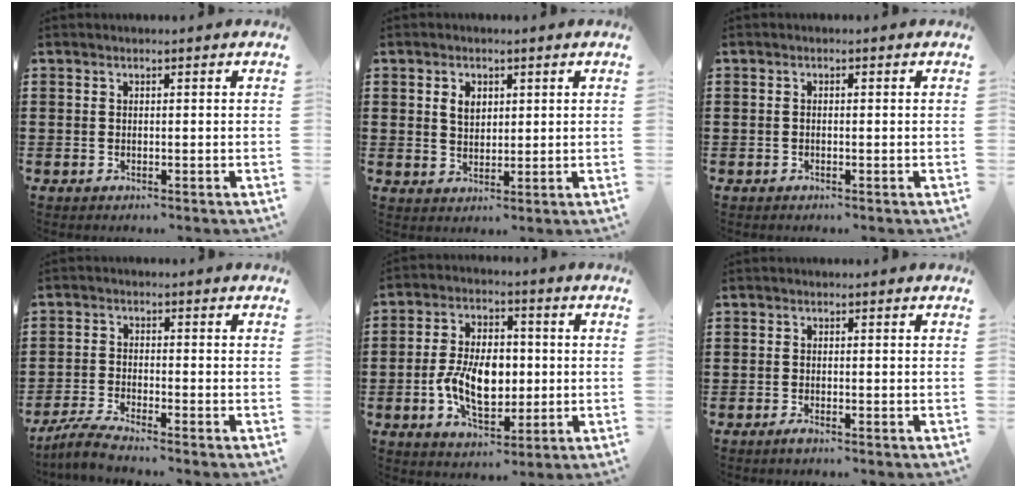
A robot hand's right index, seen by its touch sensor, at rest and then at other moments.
{"total": 2.9, "force": [1.1, 2.0, 1.7], "torque": [-0.041, 0.009, 0.019]}
{"total": 0.5, "force": [-0.1, 0.2, 0.5], "torque": [-0.010, -0.002, -0.002]}
{"total": 3.8, "force": [-3.5, -0.2, 1.3], "torque": [-0.044, -0.012, -0.074]}
{"total": 9.3, "force": [-1.1, 5.8, 7.2], "torque": [-0.142, 0.003, -0.027]}
{"total": 1.0, "force": [-0.6, 0.2, 0.8], "torque": [-0.015, -0.005, -0.011]}